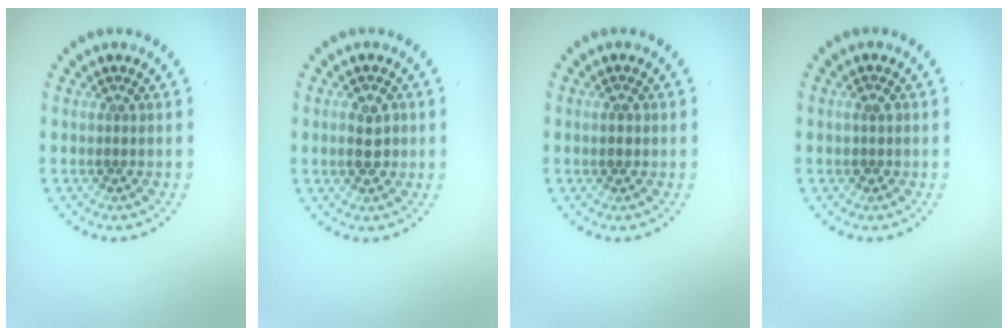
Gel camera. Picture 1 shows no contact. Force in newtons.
{"total": 2.4, "press": 2.4, "slide": 0.2}
{"total": 1.3, "press": 1.2, "slide": 0.1}
{"total": 0.9, "press": 0.9, "slide": 0.3}